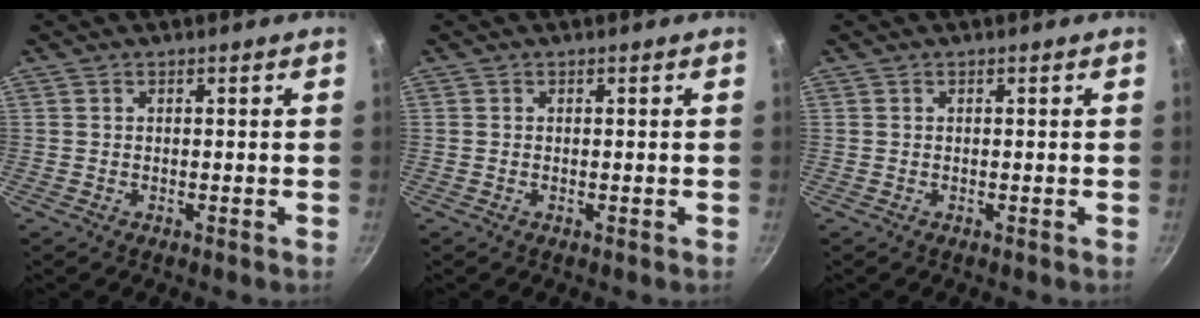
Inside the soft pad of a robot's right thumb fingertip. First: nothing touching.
{"total": 0.0}
{"total": 0.0}